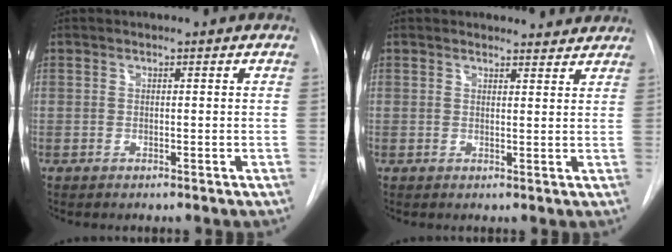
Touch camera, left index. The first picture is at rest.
{"total": 3.7, "force": [3.5, 1.0, 0.1], "torque": [0.001, -0.007, 0.028]}